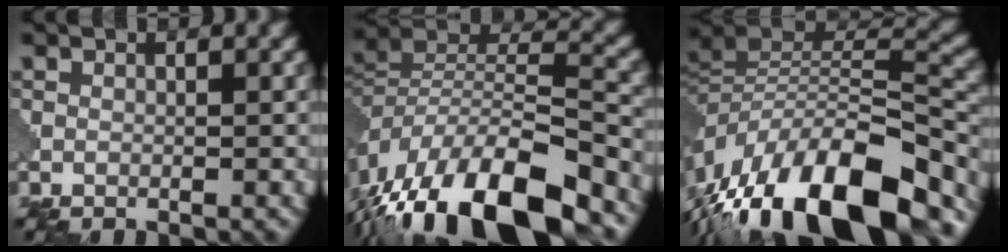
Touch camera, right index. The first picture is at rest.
{"total": 15.4, "force": [-10.8, 5.5, 9.6], "torque": [-0.185, 0.012, -0.184]}
{"total": 17.1, "force": [-10.2, 7.0, 11.8], "torque": [-0.213, 0.004, -0.171]}